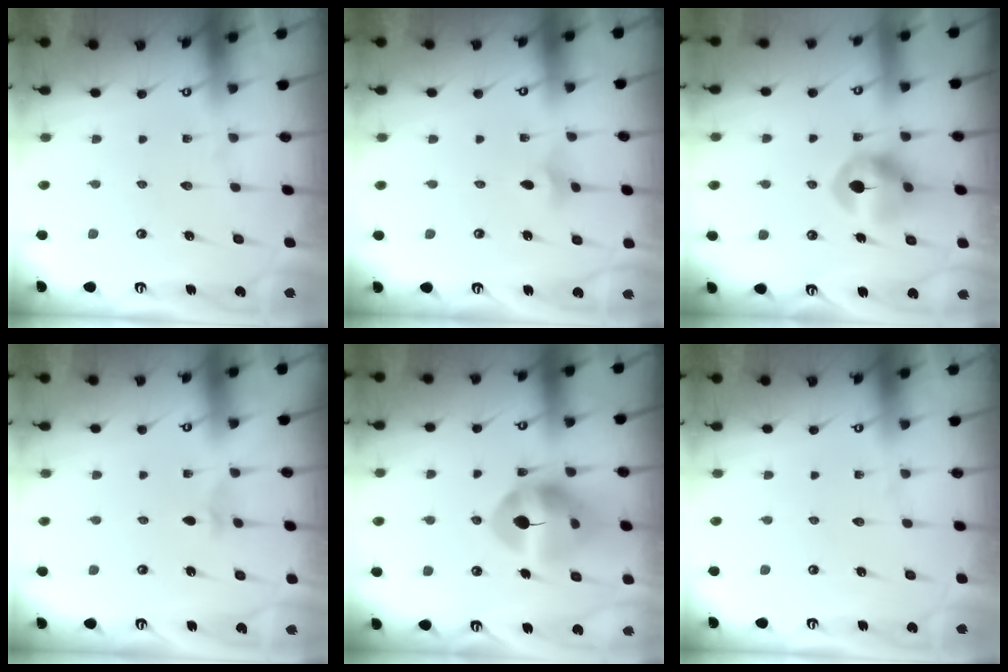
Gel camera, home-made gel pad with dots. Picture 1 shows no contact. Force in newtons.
{"total": 2.9, "press": 2.9, "slide": 0.5}
{"total": 9.8, "press": 9.8, "slide": 0.1}
{"total": 2.5, "press": 2.5, "slide": 0.6}
{"total": 13.3, "press": 13.2, "slide": 1.7}
{"total": 0.0}